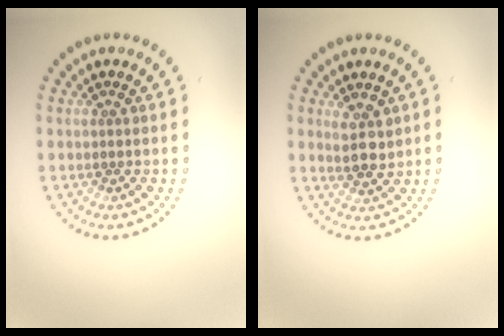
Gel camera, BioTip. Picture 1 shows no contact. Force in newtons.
{"total": 2.6, "press": 2.4, "slide": 0.9}